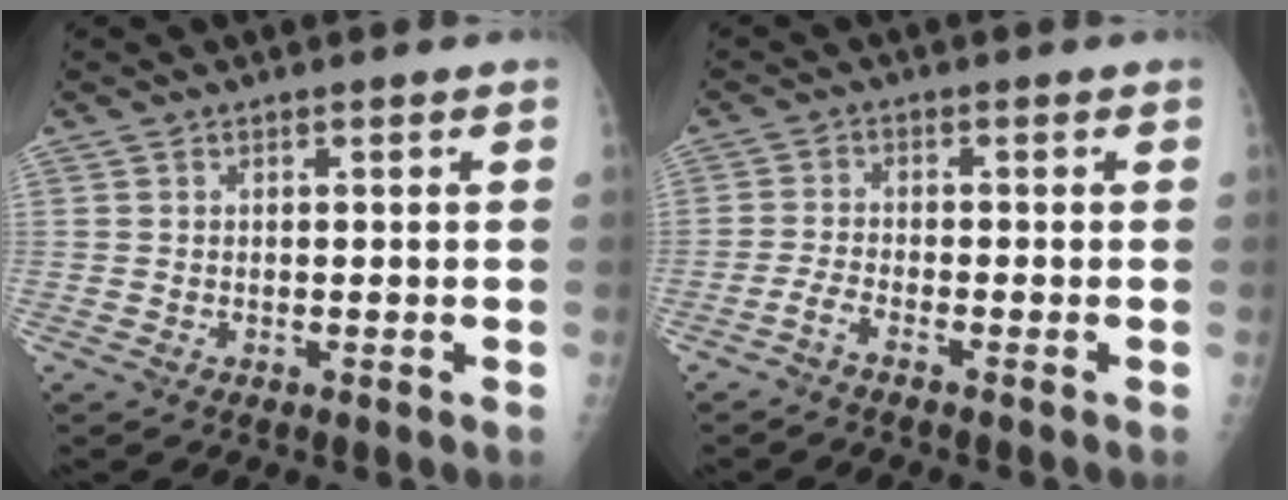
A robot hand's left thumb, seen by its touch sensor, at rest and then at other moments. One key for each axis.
{"total": 2.3, "fx": -1.8, "fy": 0.2, "fz": 1.4, "tx": -0.041, "ty": 0.007, "tz": -0.042}